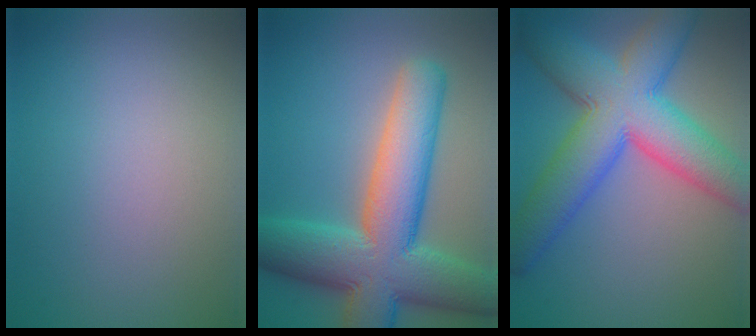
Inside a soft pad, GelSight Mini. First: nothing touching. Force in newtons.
{"total": 12.5, "press": 12.5, "slide": 0.6}
{"total": 11.0, "press": 11.0, "slide": 0.3}